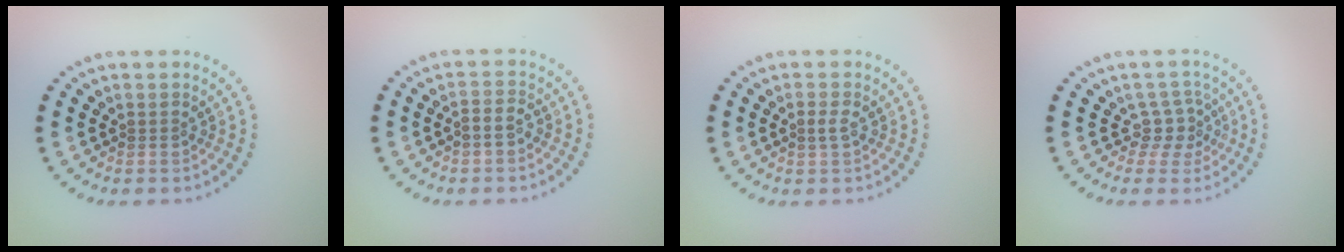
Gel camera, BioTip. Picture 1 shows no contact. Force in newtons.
{"total": 1.6, "press": 1.3, "slide": 1.0}
{"total": 1.1, "press": 1.1, "slide": 0.3}
{"total": 2.2, "press": 1.6, "slide": 1.5}